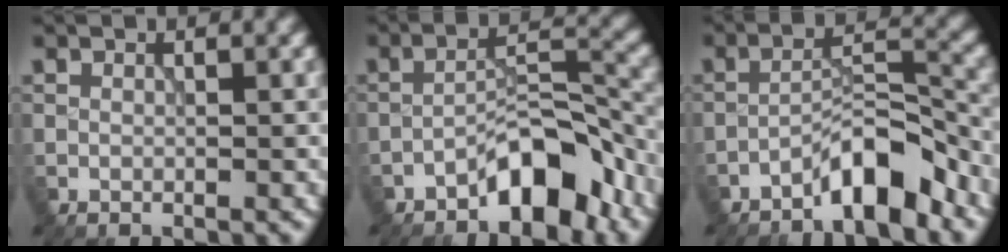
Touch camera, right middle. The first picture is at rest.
{"total": 5.8, "force": [-4.1, 1.8, 3.7], "torque": [-0.048, 0.019, -0.072]}
{"total": 5.2, "force": [-4.0, 1.1, 3.3], "torque": [-0.048, 0.018, -0.075]}